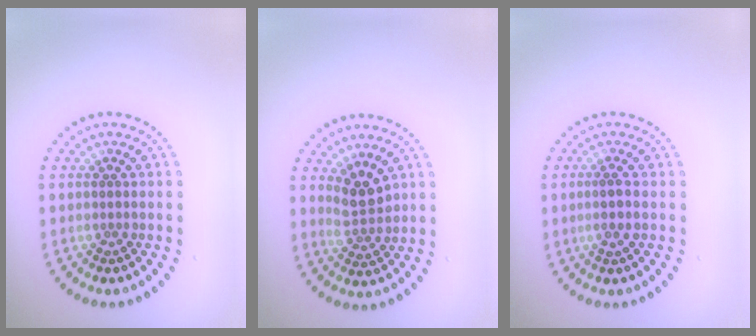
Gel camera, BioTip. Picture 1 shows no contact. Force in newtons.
{"total": 2.7, "press": 2.5, "slide": 1.1}
{"total": 1.3, "press": 1.1, "slide": 0.7}